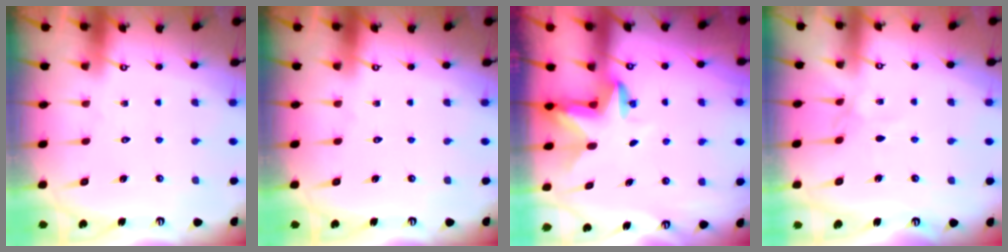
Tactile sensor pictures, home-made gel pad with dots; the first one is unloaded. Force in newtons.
{"total": 0.0}
{"total": 2.9, "press": 2.9, "slide": 0.1}
{"total": 2.2, "press": 2.1, "slide": 0.3}